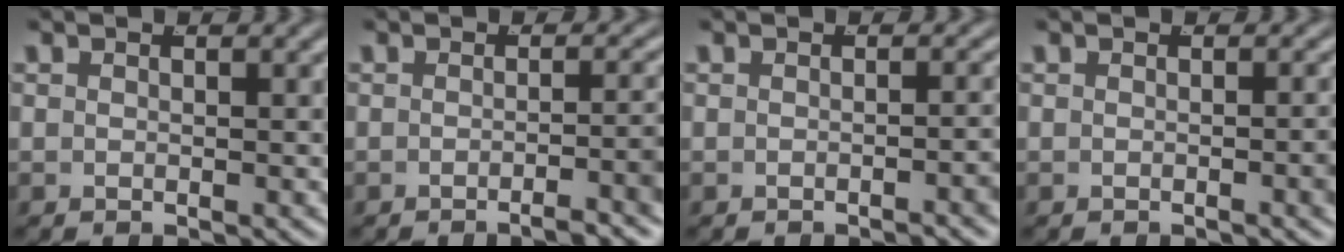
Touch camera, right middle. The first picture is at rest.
{"total": 3.4, "force": [-2.0, 0.2, 2.7], "torque": [-0.022, 0.005, -0.035]}
{"total": 1.6, "force": [-1.2, -0.2, 1.0], "torque": [-0.011, 0.006, -0.020]}
{"total": 1.1, "force": [-0.5, -0.2, 1.0], "torque": [-0.009, 0.004, -0.010]}